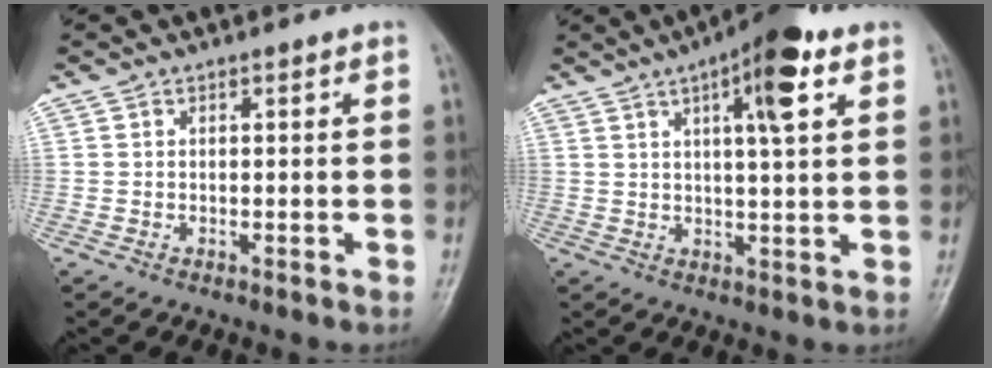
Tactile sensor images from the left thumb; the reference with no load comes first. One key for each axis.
{"total": 11.1, "fx": 5.1, "fy": 2.6, "fz": 9.5, "tx": -0.137, "ty": -0.003, "tz": 0.073}